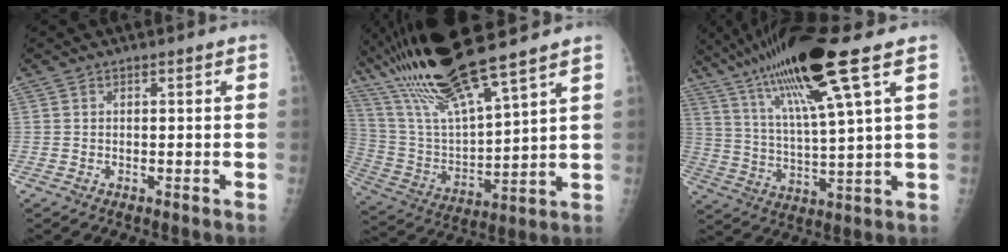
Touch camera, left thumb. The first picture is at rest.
{"total": 21.4, "force": [16.2, 2.7, 13.6], "torque": [-0.251, -0.055, 0.315]}
{"total": 19.3, "force": [10.9, 1.5, 15.9], "torque": [-0.290, -0.024, 0.199]}